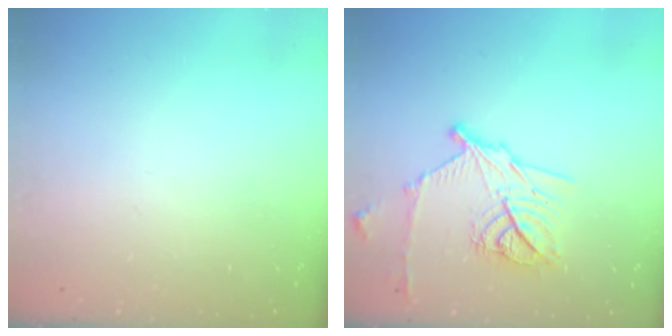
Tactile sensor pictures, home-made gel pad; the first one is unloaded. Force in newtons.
{"total": 14.9, "press": 14.9, "slide": 0.8}